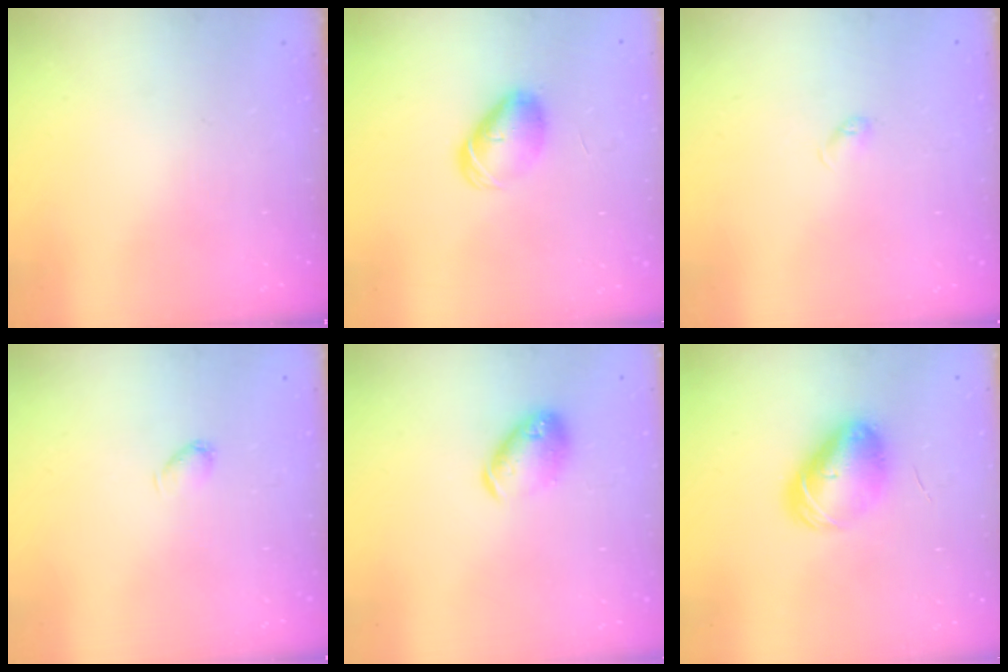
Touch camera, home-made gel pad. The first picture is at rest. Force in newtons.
{"total": 8.2, "press": 8.1, "slide": 0.9}
{"total": 3.4, "press": 3.3, "slide": 0.6}
{"total": 2.5, "press": 2.4, "slide": 0.4}
{"total": 10.3, "press": 10.2, "slide": 1.5}
{"total": 10.0, "press": 9.8, "slide": 2.2}